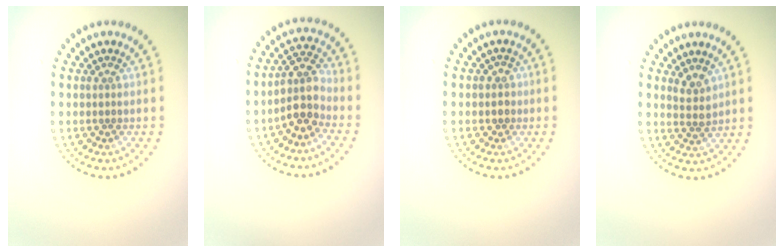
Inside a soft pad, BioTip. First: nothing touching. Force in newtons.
{"total": 3.4, "press": 2.8, "slide": 1.8}
{"total": 0.9, "press": 0.7, "slide": 0.6}
{"total": 1.6, "press": 1.3, "slide": 0.9}